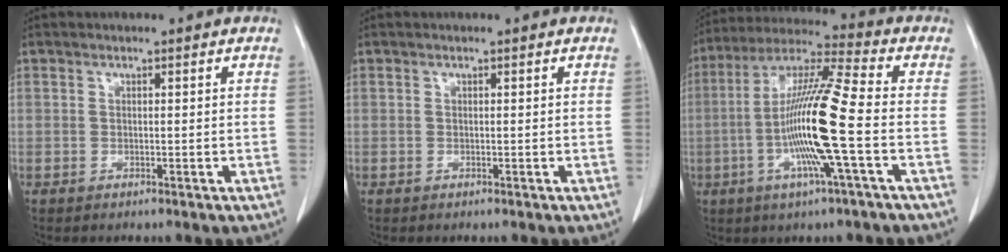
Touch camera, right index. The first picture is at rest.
{"total": 0.0}
{"total": 15.1, "force": [-3.1, -0.6, 14.8], "torque": [-0.285, -0.003, -0.072]}